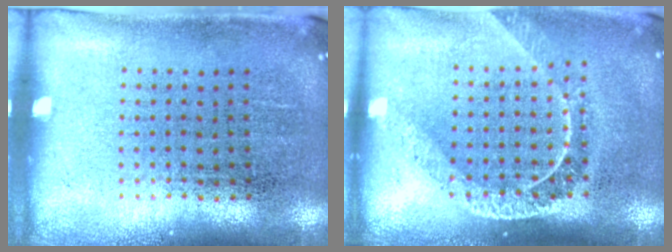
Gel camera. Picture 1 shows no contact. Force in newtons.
{"total": 1.8, "press": 1.5, "slide": 1.0}